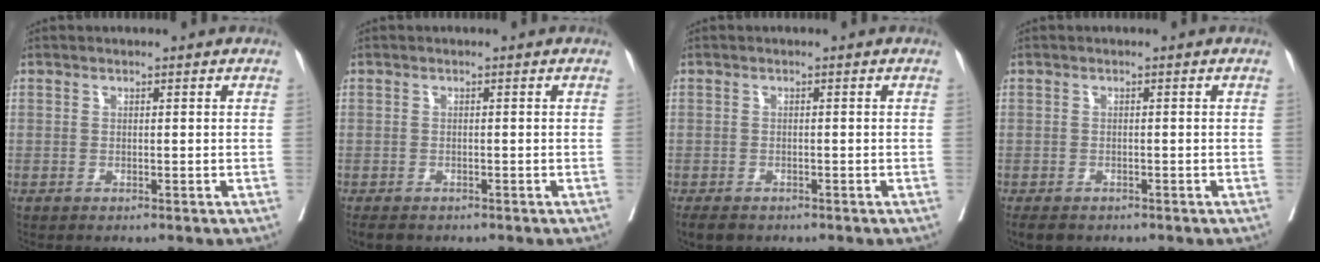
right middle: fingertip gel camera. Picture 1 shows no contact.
{"total": 2.7, "force": [-2.2, 1.2, 1.0], "torque": [-0.017, -0.005, -0.031]}
{"total": 3.2, "force": [-2.5, 1.6, 1.3], "torque": [-0.019, -0.005, -0.037]}
{"total": 3.5, "force": [-2.8, 1.8, 1.4], "torque": [-0.019, -0.006, -0.039]}